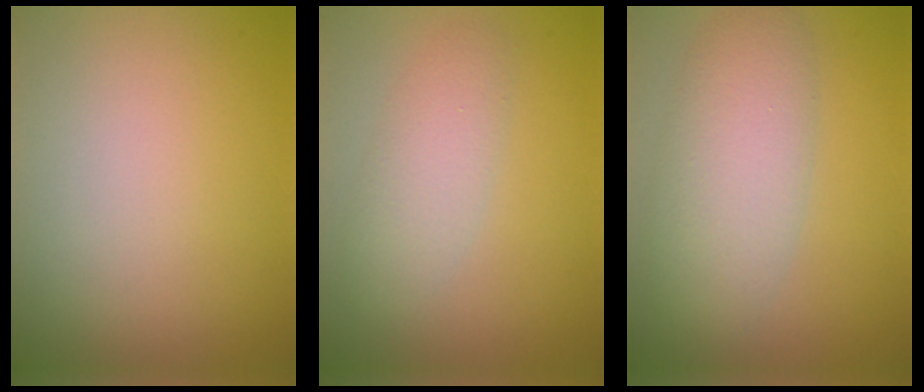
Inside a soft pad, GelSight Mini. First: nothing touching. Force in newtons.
{"total": 3.0, "press": 3.0, "slide": 0.1}
{"total": 5.6, "press": 5.6, "slide": 0.4}